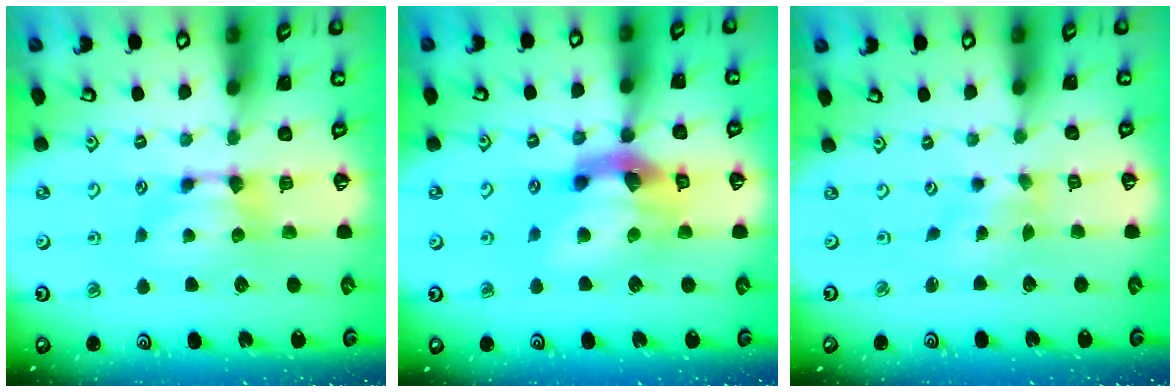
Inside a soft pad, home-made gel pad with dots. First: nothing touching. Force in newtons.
{"total": 9.0, "press": 8.6, "slide": 2.8}
{"total": 2.5, "press": 2.3, "slide": 0.9}